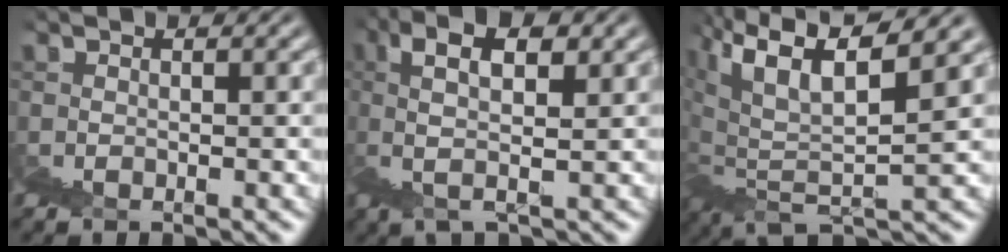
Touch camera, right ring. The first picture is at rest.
{"total": 4.2, "force": [3.7, -2.0, 0.0], "torque": [0.035, 0.040, 0.043]}
{"total": 4.0, "force": [2.6, -0.2, 3.1], "torque": [-0.053, 0.013, 0.042]}